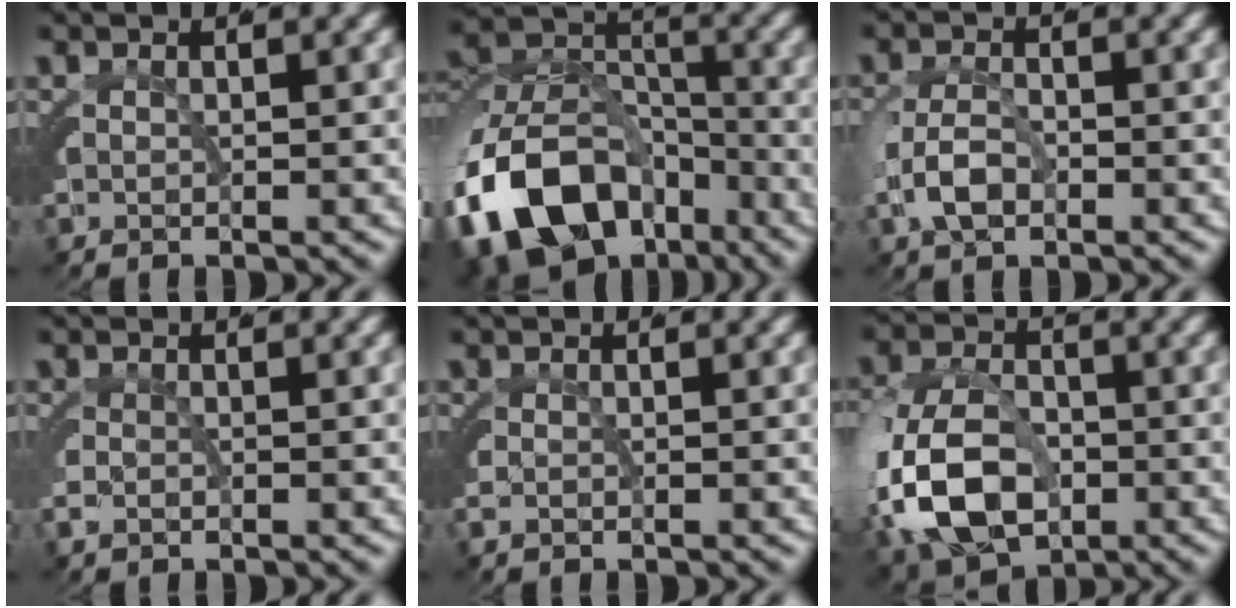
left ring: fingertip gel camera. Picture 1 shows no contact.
{"total": 13.3, "force": [-6.1, 9.0, 7.8], "torque": [-0.149, -0.049, -0.087]}
{"total": 2.9, "force": [-0.9, 1.7, 2.2], "torque": [-0.048, -0.007, -0.011]}
{"total": 1.8, "force": [-0.3, 1.5, 1.1], "torque": [-0.031, -0.006, -0.004]}
{"total": 1.5, "force": [-0.3, 1.2, 0.9], "torque": [-0.026, -0.006, -0.004]}
{"total": 8.9, "force": [-1.9, 6.2, 6.1], "torque": [-0.135, -0.032, -0.017]}